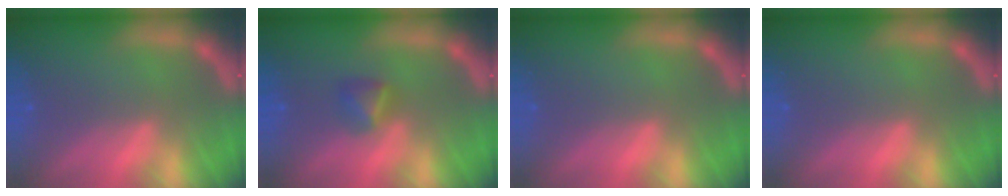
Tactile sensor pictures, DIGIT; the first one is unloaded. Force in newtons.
{"total": 1.9}
{"total": 0.0}
{"total": 0.0}